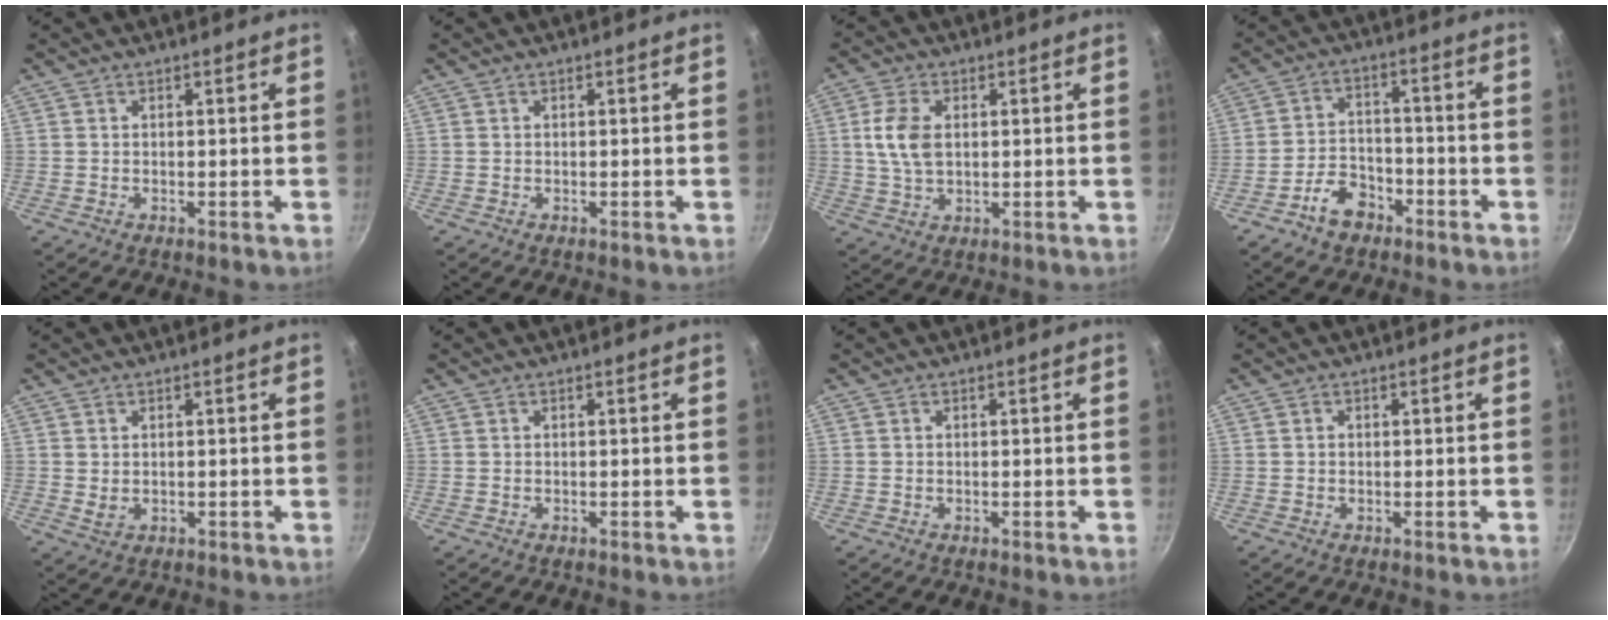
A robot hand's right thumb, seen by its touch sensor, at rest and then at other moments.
{"total": 0.0}
{"total": 7.1, "force": [1.2, 4.3, 5.5], "torque": [-0.104, 0.002, 0.023]}
{"total": 6.8, "force": [-4.3, 4.3, 2.9], "torque": [-0.030, 0.045, -0.077]}
{"total": 1.6, "force": [0.4, 1.1, 1.1], "torque": [-0.017, -0.004, 0.009]}
{"total": 0.0}
{"total": 0.0}
{"total": 0.7, "force": [0.1, 0.6, 0.3], "torque": [-0.002, 0.004, 0.001]}